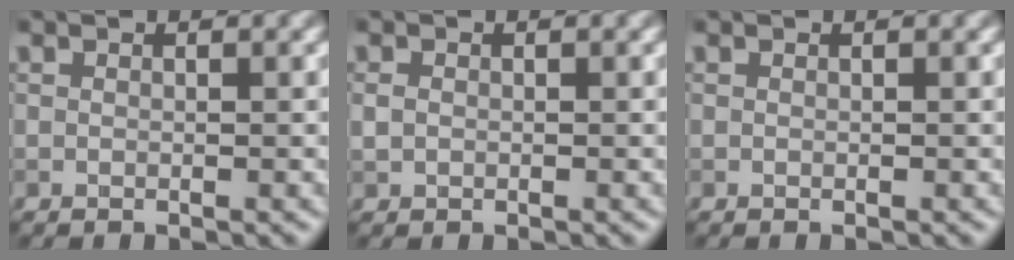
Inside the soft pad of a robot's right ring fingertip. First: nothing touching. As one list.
[{"total": 0.9, "force": [0.0, 0.8, 0.5], "torque": [-0.009, -0.002, -0.002]}, {"total": 0.0}]